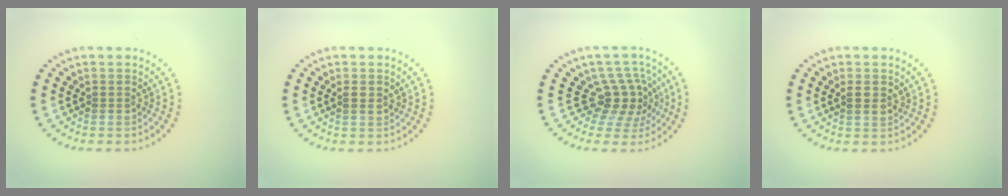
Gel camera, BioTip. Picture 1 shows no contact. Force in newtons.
{"total": 0.8, "press": 0.8, "slide": 0.3}
{"total": 3.6, "press": 2.6, "slide": 2.4}
{"total": 1.2, "press": 1.1, "slide": 0.5}